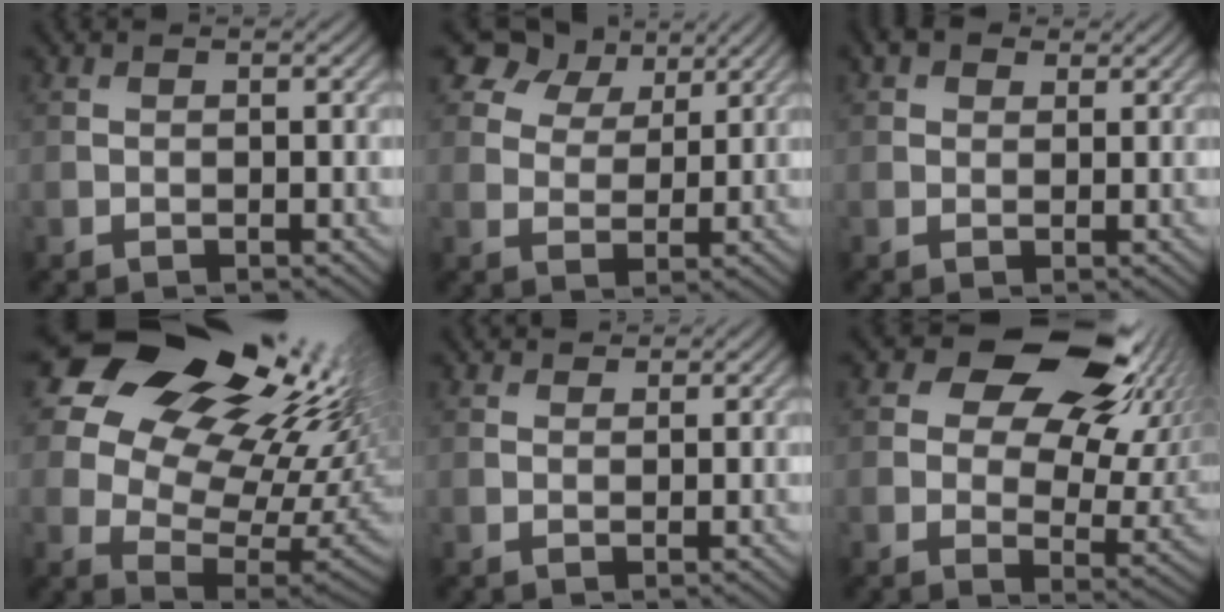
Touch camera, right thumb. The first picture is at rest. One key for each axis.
{"total": 7.2, "fx": 5.0, "fy": 4.2, "fz": 3.0, "tx": -0.062, "ty": 0.005, "tz": 0.096}
{"total": 2.4, "fx": 1.5, "fy": 1.6, "fz": 1.0, "tx": -0.021, "ty": 0.006, "tz": 0.025}
{"total": 21.0, "fx": 13.1, "fy": 12.1, "fz": 11.1, "tx": -0.228, "ty": 0.049, "tz": 0.212}
{"total": 1.6, "fx": 1.5, "fy": 0.5, "fz": 0.3, "tx": -0.012, "ty": 0.000, "tz": 0.029}
{"total": 15.0, "fx": 7.2, "fy": 8.8, "fz": 9.8, "tx": -0.141, "ty": -0.002, "tz": 0.106}